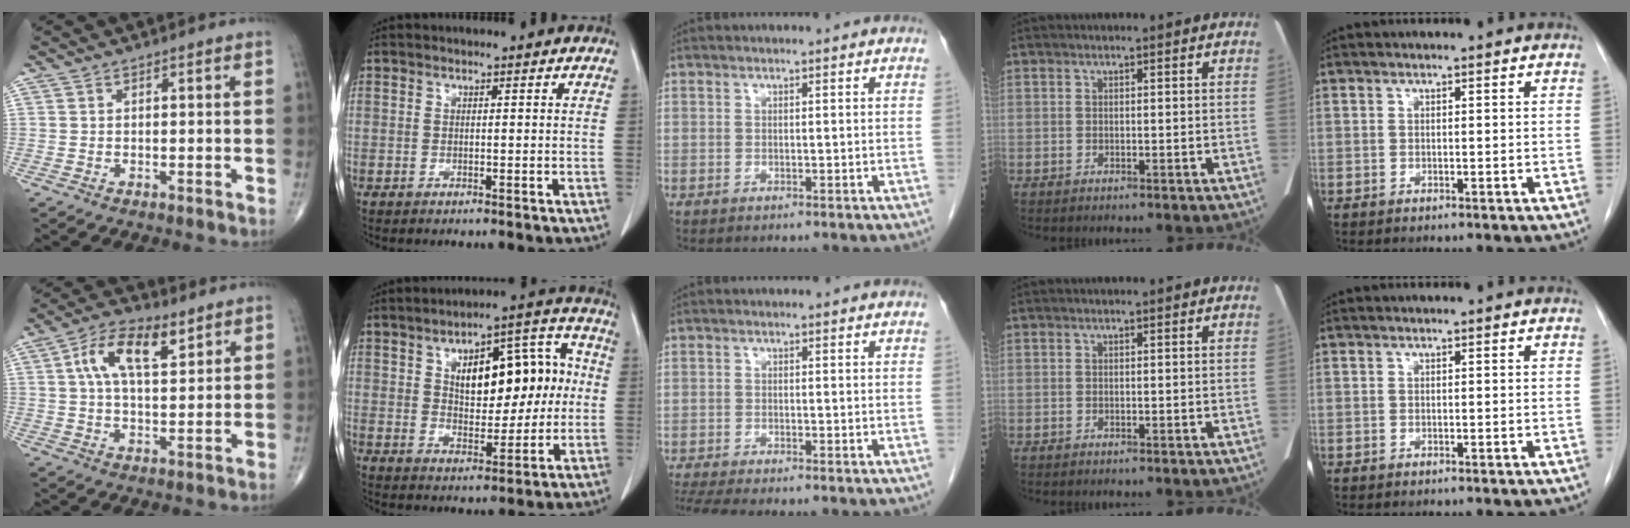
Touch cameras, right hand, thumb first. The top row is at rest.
{"thumb": {"total": 11.1, "force": [4.6, 5.1, 8.7], "torque": [-0.147, -0.002, 0.080]}, "index": {"total": 14.4, "force": [2.2, 6.8, 12.5], "torque": [-0.174, 0.041, 0.044]}, "middle": {"total": 6.1, "force": [-5.3, -0.2, 3.0], "torque": [-0.050, -0.015, -0.090]}}